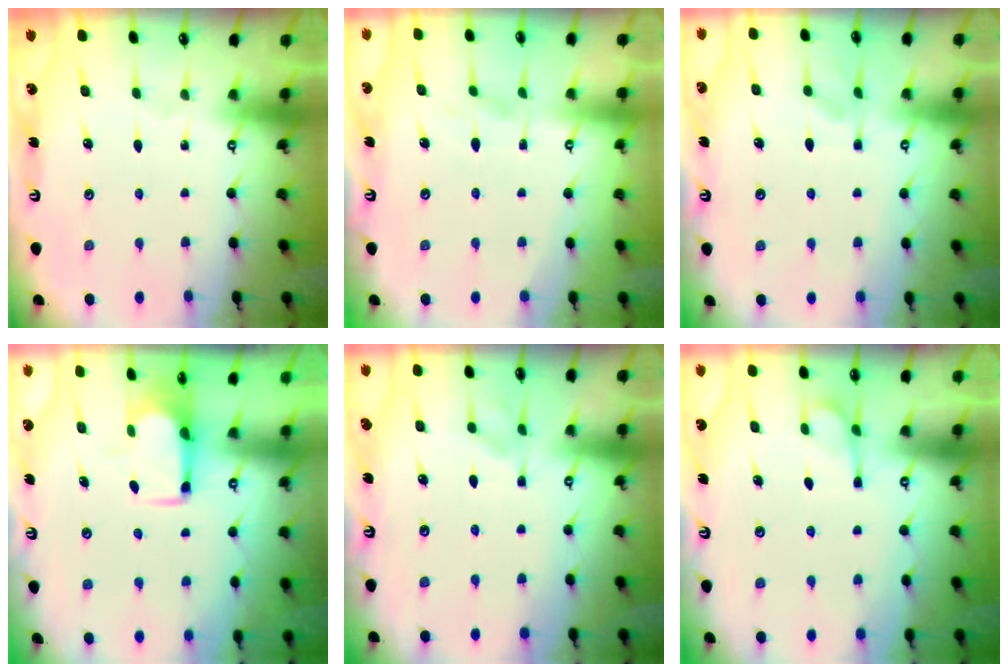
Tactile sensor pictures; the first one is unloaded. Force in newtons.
{"total": 4.3, "press": 4.1, "slide": 1.2}
{"total": 3.4, "press": 3.3, "slide": 0.8}
{"total": 1.6, "press": 1.5, "slide": 0.6}
{"total": 3.7, "press": 3.7, "slide": 0.4}
{"total": 1.1, "press": 0.0, "slide": 1.1}